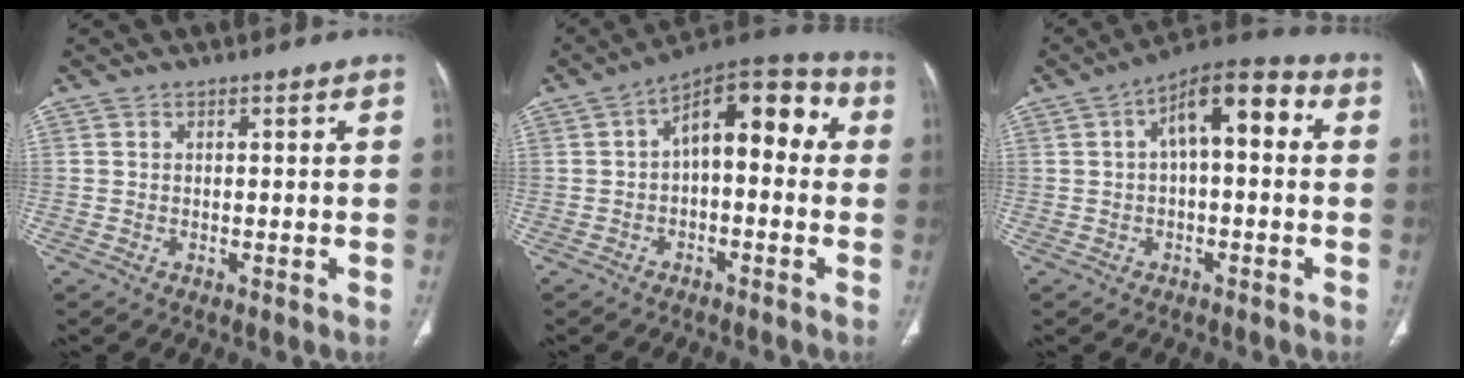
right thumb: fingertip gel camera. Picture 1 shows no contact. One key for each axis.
{"total": 13.1, "fx": 1.3, "fy": 6.7, "fz": 11.2, "tx": -0.126, "ty": 0.049, "tz": 0.006}
{"total": 11.6, "fx": 2.1, "fy": 5.1, "fz": 10.2, "tx": -0.140, "ty": 0.037, "tz": 0.023}